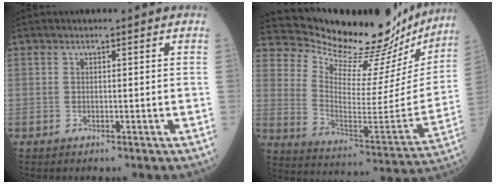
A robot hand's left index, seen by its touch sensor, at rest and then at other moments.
{"total": 25.3, "force": [23.6, 6.1, 6.9], "torque": [-0.112, -0.086, 0.313]}